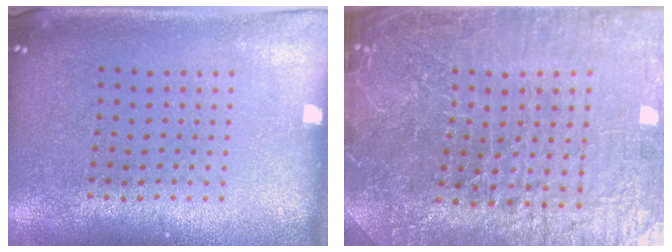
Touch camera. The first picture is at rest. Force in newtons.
{"total": 5.8, "press": 5.4, "slide": 2.1}